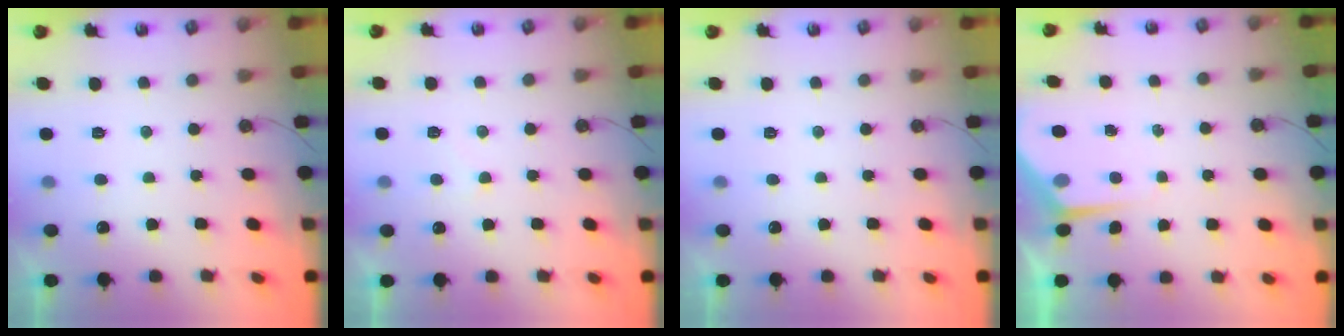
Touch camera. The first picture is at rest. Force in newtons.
{"total": 5.2, "press": 5.1, "slide": 0.7}
{"total": 0.0}
{"total": 4.2, "press": 4.2, "slide": 0.5}